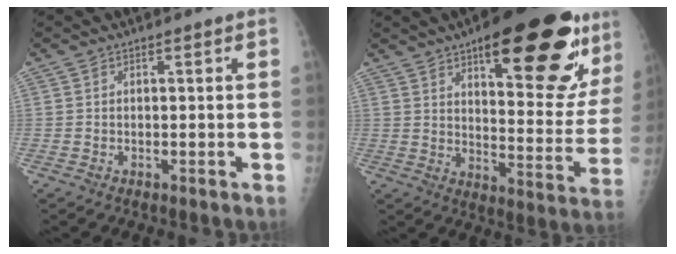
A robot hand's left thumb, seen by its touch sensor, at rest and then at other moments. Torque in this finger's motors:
{"motor_torque": [2.61, 1.73, 1.57, -1.21, 0.39]}